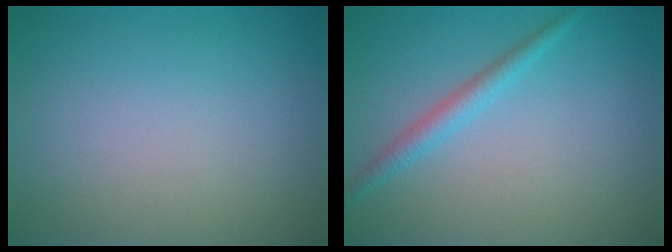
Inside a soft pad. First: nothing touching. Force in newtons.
{"total": 1.9, "press": 1.9, "slide": 0.1}